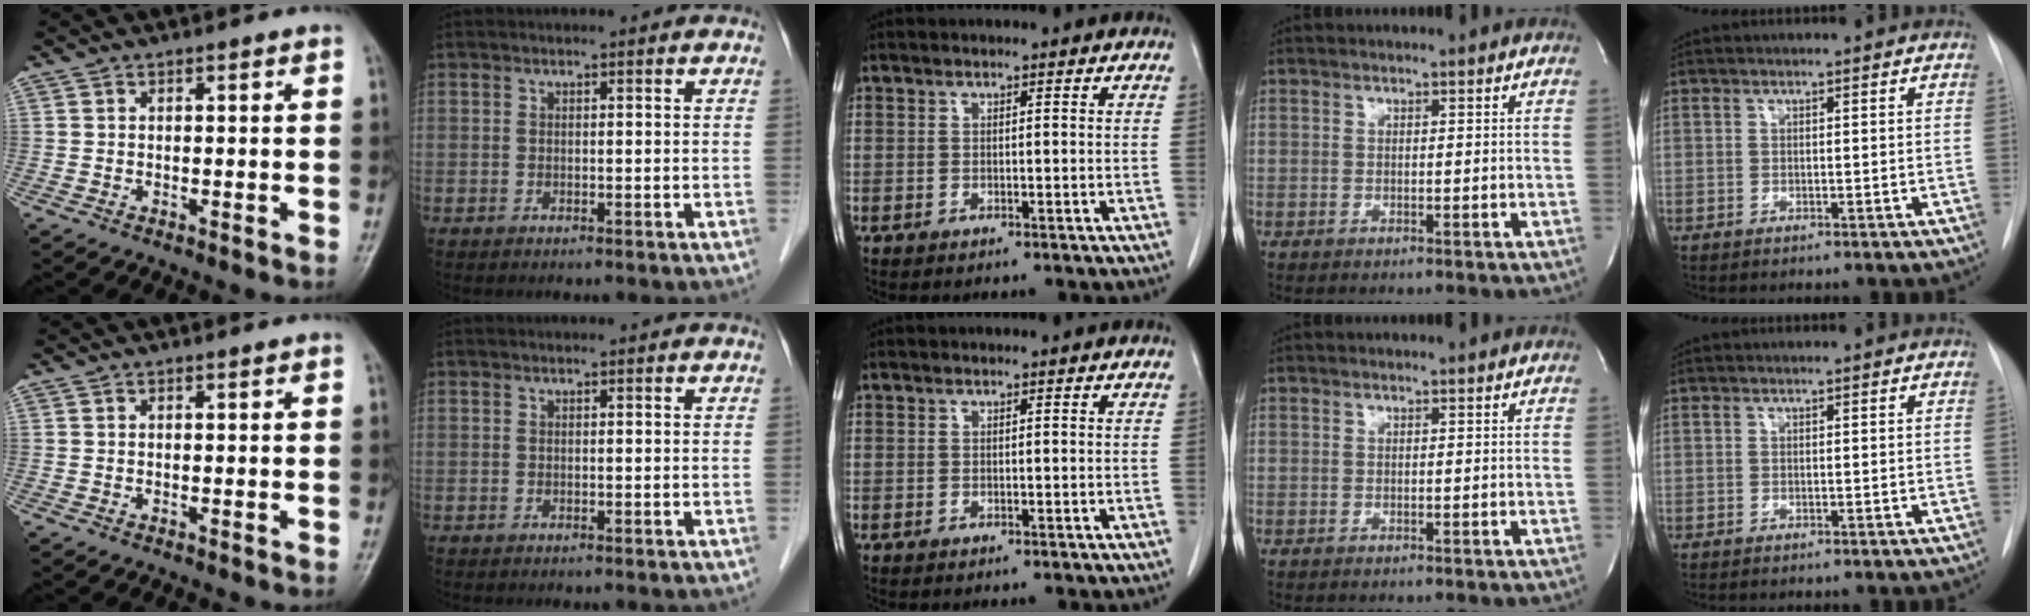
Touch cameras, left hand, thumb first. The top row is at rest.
{}